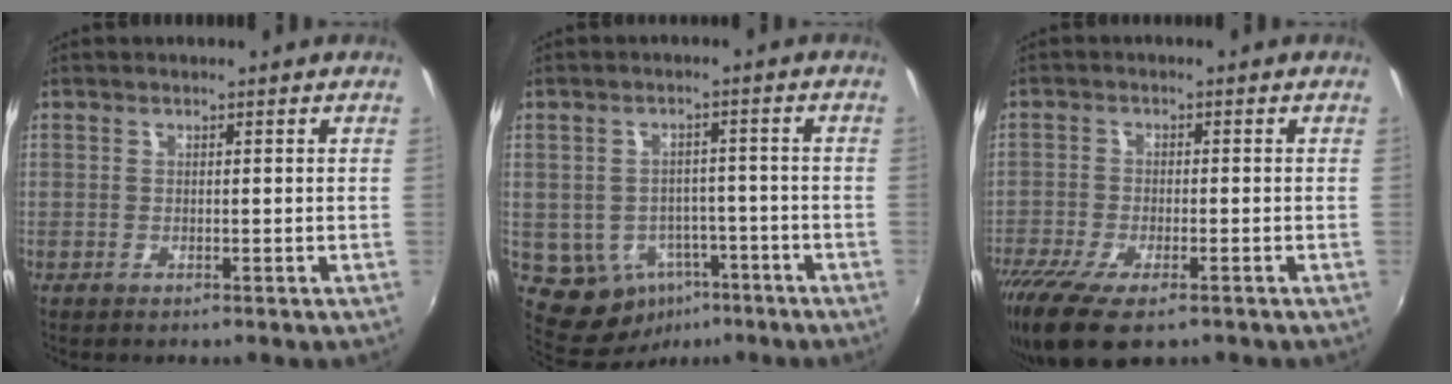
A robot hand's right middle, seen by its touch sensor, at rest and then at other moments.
{"total": 8.9, "force": [-4.0, 7.1, 3.5], "torque": [-0.082, 0.008, -0.033]}
{"total": 11.2, "force": [-7.5, 3.7, 7.4], "torque": [-0.171, -0.044, -0.133]}